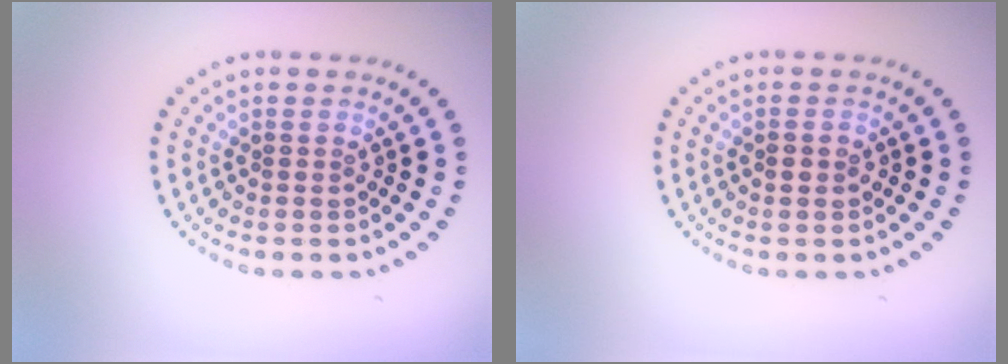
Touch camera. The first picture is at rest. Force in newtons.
{"total": 1.5, "press": 1.5, "slide": 0.2}